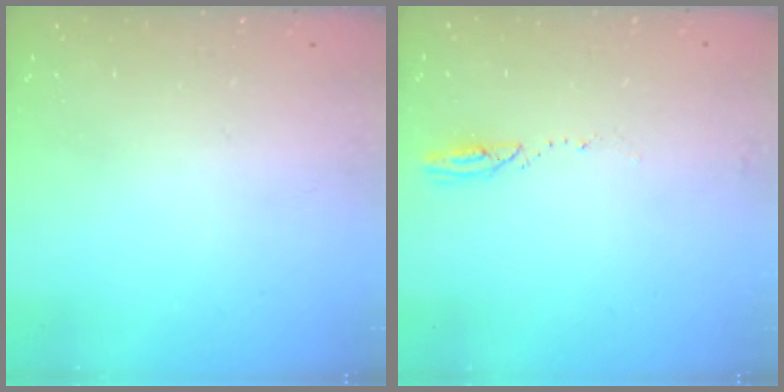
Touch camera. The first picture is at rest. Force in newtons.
{"total": 2.5, "press": 2.5, "slide": 0.2}